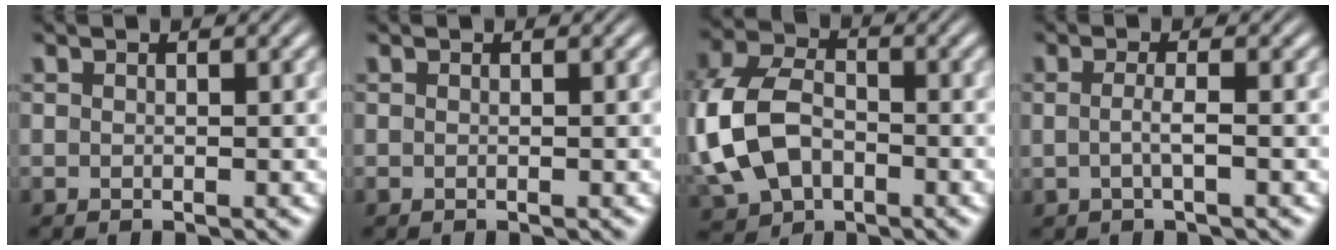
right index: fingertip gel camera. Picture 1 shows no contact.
{"total": 0.0}
{"total": 9.8, "force": [-1.2, 8.0, 5.4], "torque": [-0.151, -0.037, -0.007]}
{"total": 1.6, "force": [-0.4, 0.2, 1.5], "torque": [-0.035, -0.009, -0.003]}